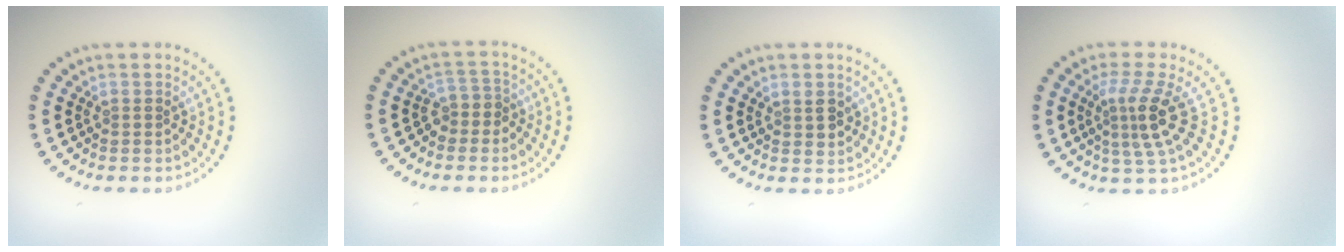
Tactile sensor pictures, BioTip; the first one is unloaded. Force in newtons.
{"total": 1.9, "press": 1.5, "slide": 1.2}
{"total": 1.7, "press": 1.6, "slide": 0.7}
{"total": 3.7, "press": 2.7, "slide": 2.5}